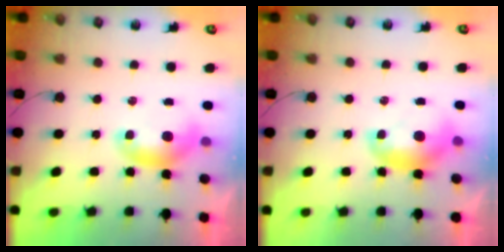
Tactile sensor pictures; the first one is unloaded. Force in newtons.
{"total": 2.1, "press": 2.0, "slide": 0.3}